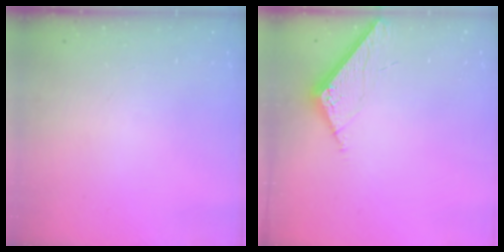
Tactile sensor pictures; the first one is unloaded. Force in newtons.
{"total": 6.8, "press": 6.8, "slide": 0.4}